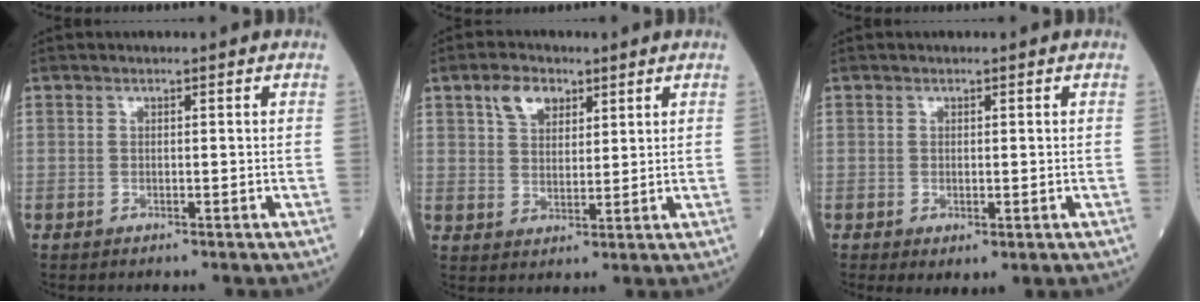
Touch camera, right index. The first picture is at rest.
{"total": 5.3, "force": [3.0, 3.1, 3.0], "torque": [-0.060, 0.012, 0.058]}
{"total": 2.3, "force": [-0.5, 1.1, 1.9], "torque": [-0.031, -0.008, -0.001]}